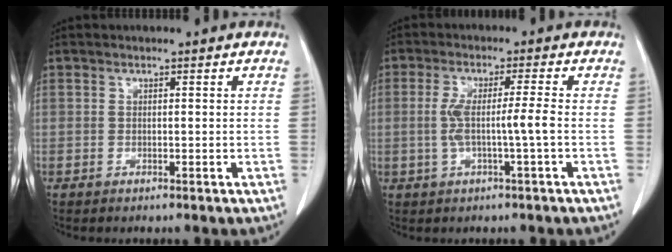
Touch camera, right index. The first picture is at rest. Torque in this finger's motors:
{"motor_torque": [1.07, -0.30, 0.48, 0.15]}